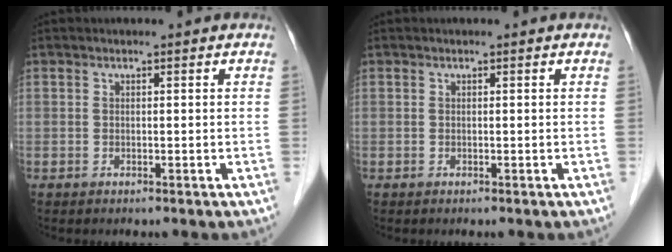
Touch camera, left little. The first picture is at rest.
{"total": 0.0}